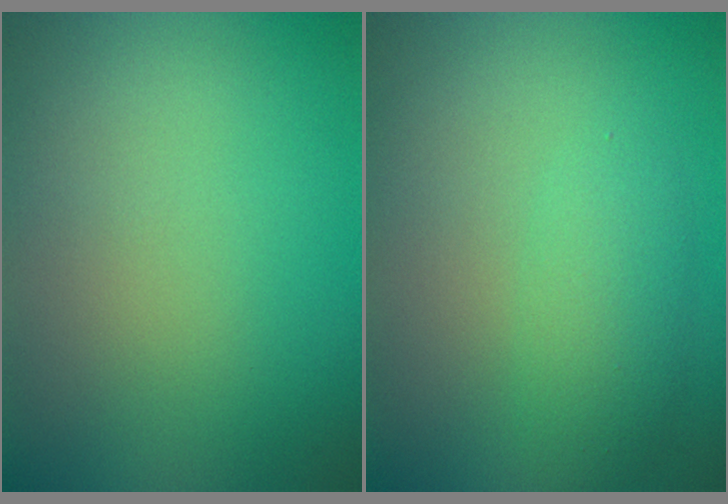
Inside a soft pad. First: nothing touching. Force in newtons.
{"total": 2.4, "press": 2.4, "slide": 0.2}